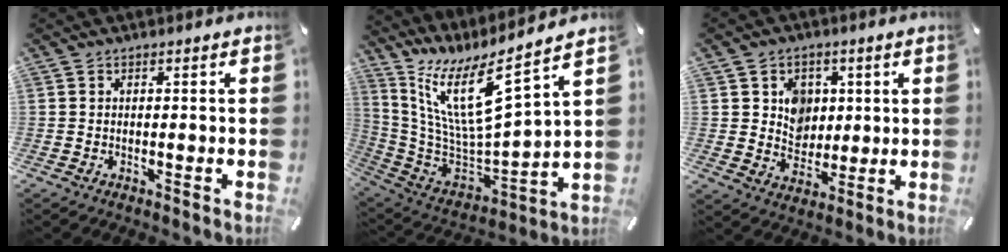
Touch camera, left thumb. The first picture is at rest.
{"total": 16.3, "force": [9.4, 4.7, 12.5], "torque": [-0.260, -0.074, 0.149]}
{"total": 7.2, "force": [2.1, 6.7, 1.5], "torque": [-0.016, -0.012, 0.036]}